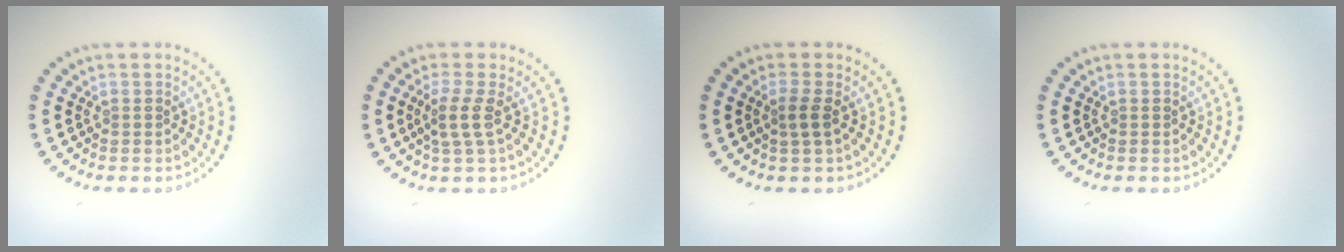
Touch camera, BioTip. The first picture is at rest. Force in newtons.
{"total": 2.1, "press": 1.6, "slide": 1.4}
{"total": 1.5, "press": 1.2, "slide": 0.9}
{"total": 0.0}